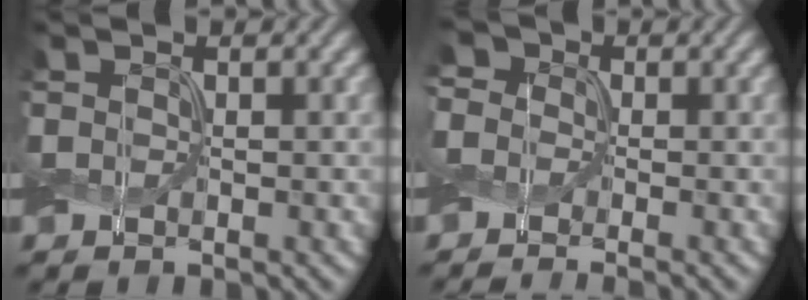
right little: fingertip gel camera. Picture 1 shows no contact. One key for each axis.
{"total": 5.6, "fx": -0.4, "fy": 4.6, "fz": 3.2, "tx": -0.064, "ty": 0.011, "tz": -0.037}